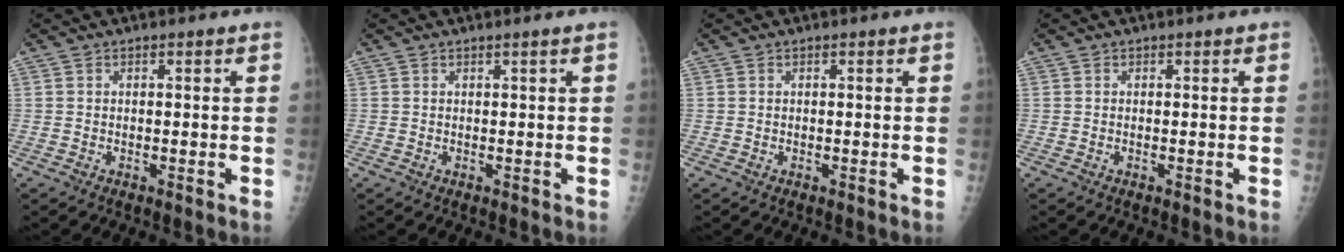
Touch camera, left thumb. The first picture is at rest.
{"total": 0.6, "force": [0.2, -0.3, 0.5], "torque": [-0.019, -0.004, 0.008]}
{"total": 0.0}
{"total": 0.0}